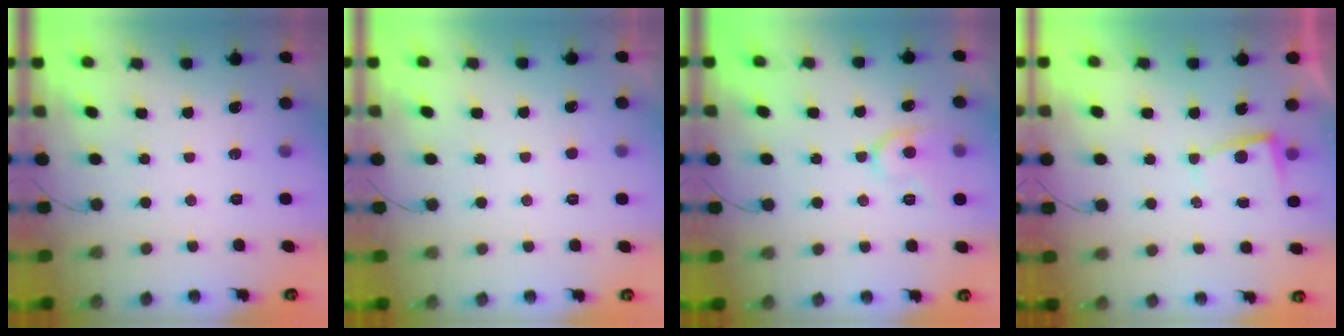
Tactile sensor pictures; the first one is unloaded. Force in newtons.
{"total": 1.9, "press": 1.9, "slide": 0.3}
{"total": 10.5, "press": 10.4, "slide": 0.9}
{"total": 2.0, "press": 2.0, "slide": 0.3}